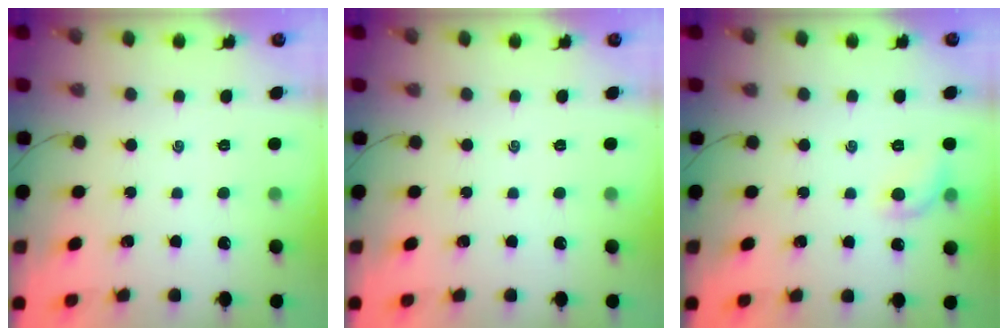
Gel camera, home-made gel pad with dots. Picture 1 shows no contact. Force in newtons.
{"total": 0.0}
{"total": 6.6, "press": 6.5, "slide": 1.3}